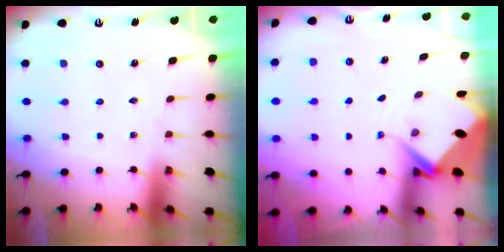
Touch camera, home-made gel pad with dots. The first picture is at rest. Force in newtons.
{"total": 4.9, "press": 4.9, "slide": 0.3}